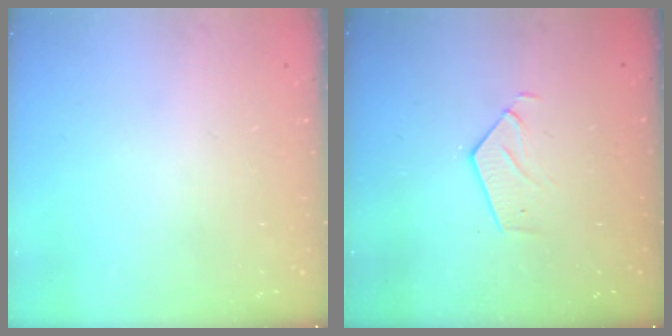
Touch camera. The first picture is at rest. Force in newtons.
{"total": 3.2, "press": 3.1, "slide": 0.2}